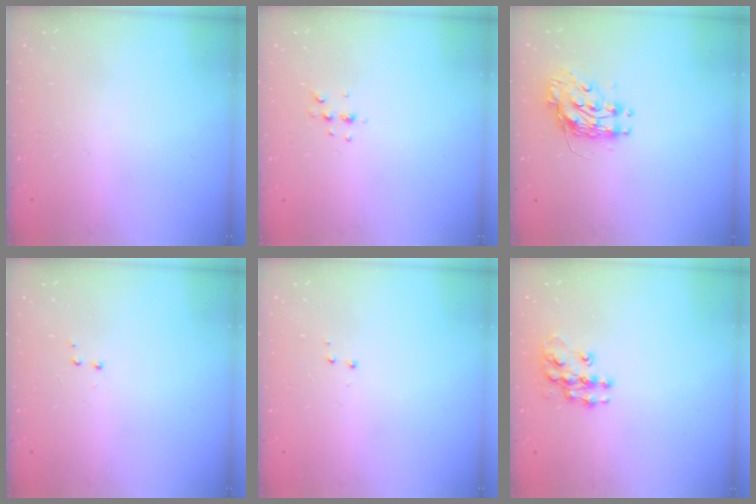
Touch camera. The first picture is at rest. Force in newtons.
{"total": 4.4, "press": 4.0, "slide": 1.8}
{"total": 9.3, "press": 9.2, "slide": 0.6}
{"total": 2.9, "press": 2.8, "slide": 0.7}
{"total": 3.0, "press": 2.9, "slide": 0.6}
{"total": 10.4, "press": 10.4, "slide": 0.5}